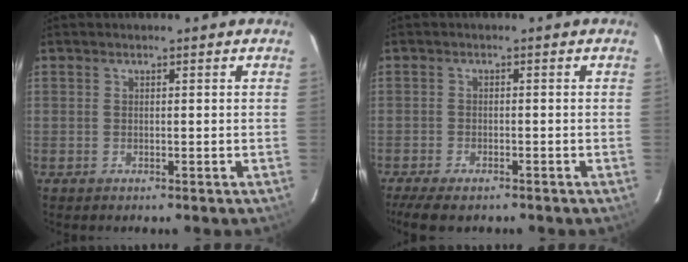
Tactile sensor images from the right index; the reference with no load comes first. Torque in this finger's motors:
{"motor_torque": [0.26, -0.35, 0.16, 0.03]}